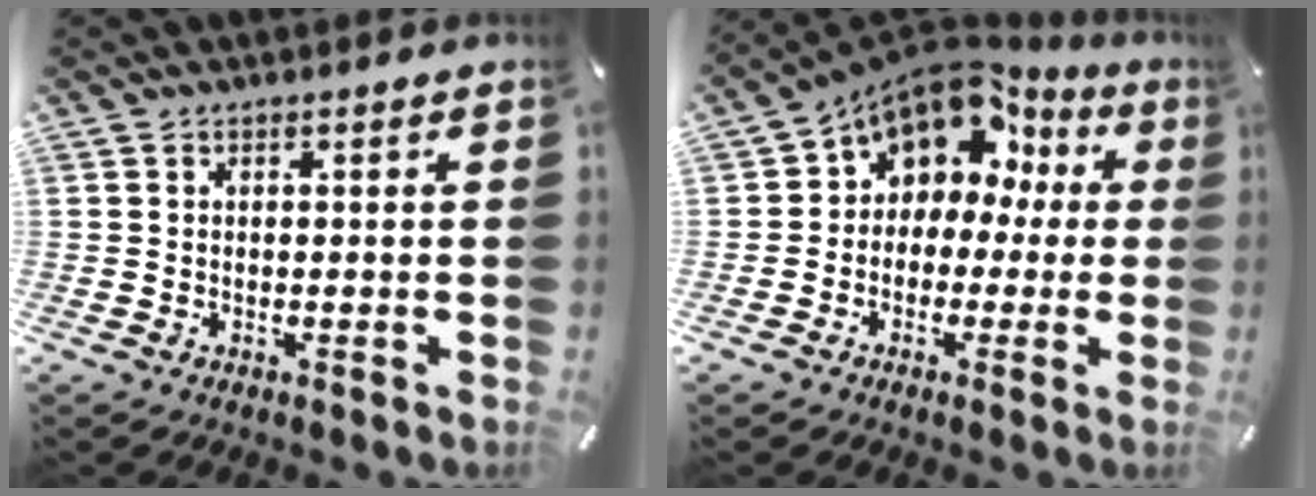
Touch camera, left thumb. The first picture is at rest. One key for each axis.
{"total": 10.3, "fx": 5.8, "fy": 7.5, "fz": 4.2, "tx": -0.083, "ty": -0.042, "tz": 0.107}